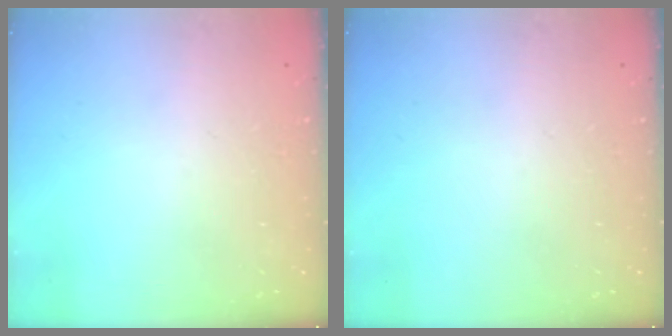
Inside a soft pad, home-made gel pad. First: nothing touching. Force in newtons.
{"total": 0.0}